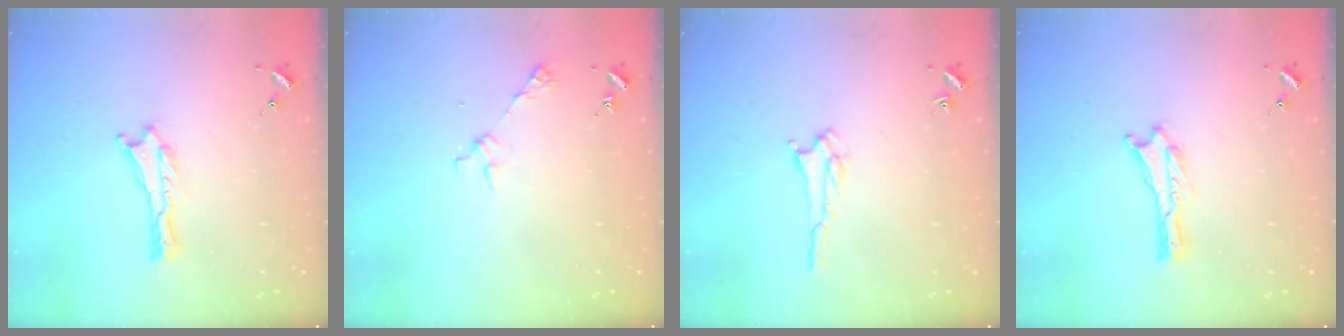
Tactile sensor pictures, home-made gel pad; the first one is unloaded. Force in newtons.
{"total": 3.3, "press": 3.3, "slide": 0.2}
{"total": 1.5, "press": 1.5, "slide": 0.2}
{"total": 0.0}